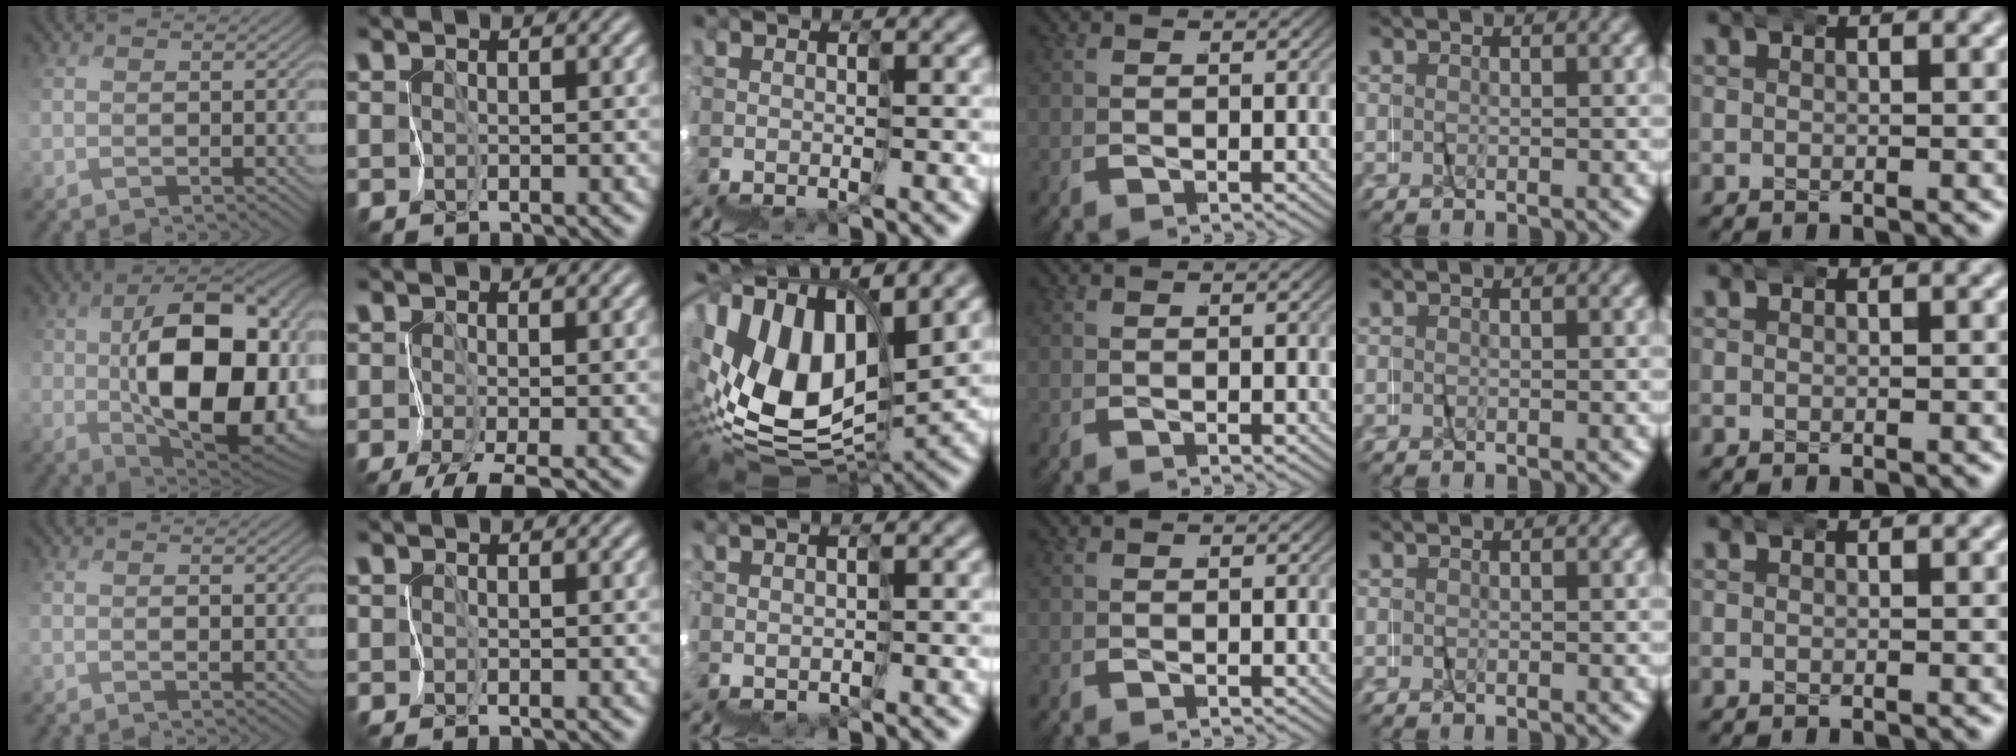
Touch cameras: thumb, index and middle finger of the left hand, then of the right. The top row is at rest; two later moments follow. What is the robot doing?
{"motion": "wrap", "object": "napkin"}